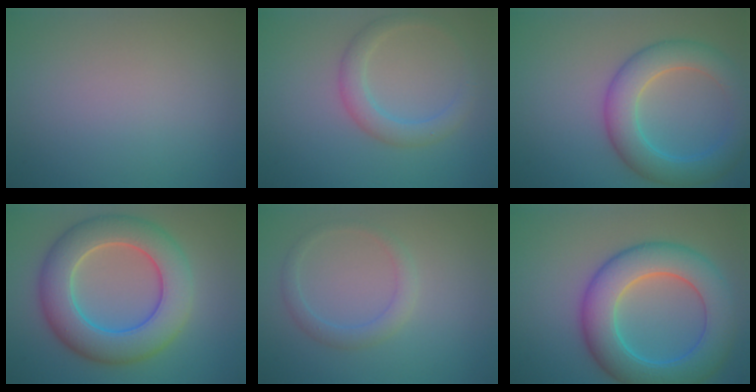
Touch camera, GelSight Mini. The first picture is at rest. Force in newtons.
{"total": 2.8, "press": 2.8, "slide": 0.1}
{"total": 6.2, "press": 6.2, "slide": 0.2}
{"total": 9.1, "press": 9.1, "slide": 0.4}
{"total": 1.8, "press": 1.8, "slide": 0.0}
{"total": 9.1, "press": 9.1, "slide": 0.0}